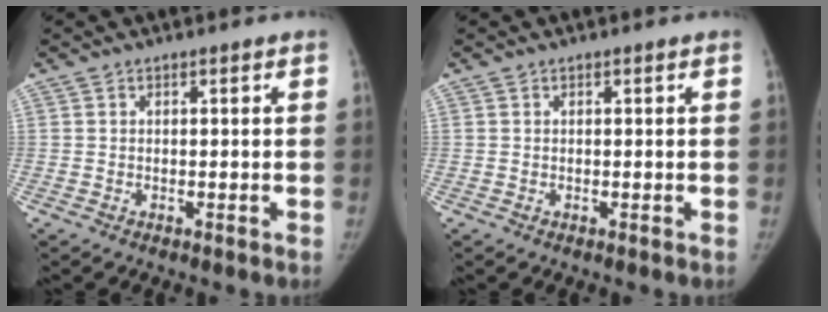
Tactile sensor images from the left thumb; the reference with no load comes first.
{"total": 0.0}